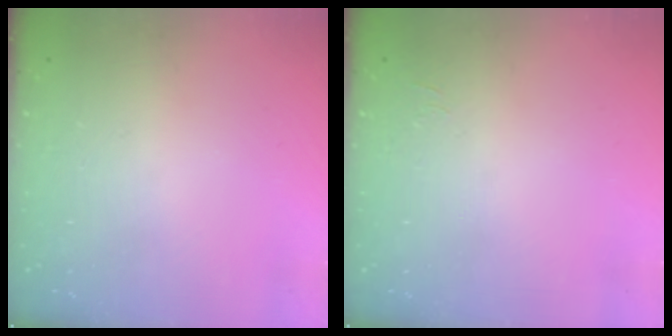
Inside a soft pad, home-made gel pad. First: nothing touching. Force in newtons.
{"total": 4.5, "press": 4.4, "slide": 0.9}